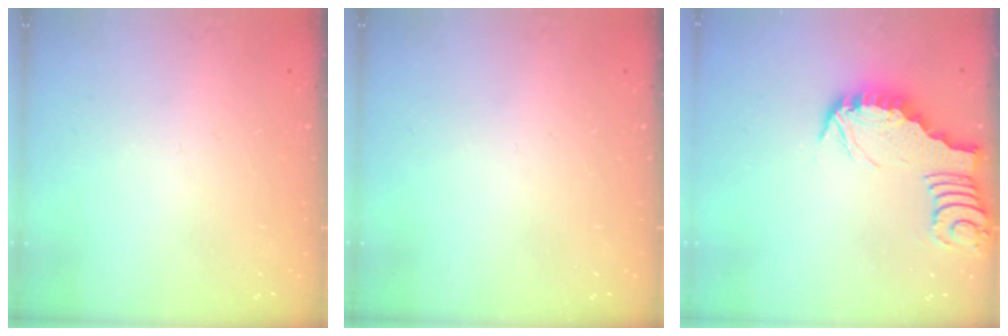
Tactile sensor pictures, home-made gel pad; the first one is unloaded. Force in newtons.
{"total": 0.0}
{"total": 2.9, "press": 2.9, "slide": 0.3}